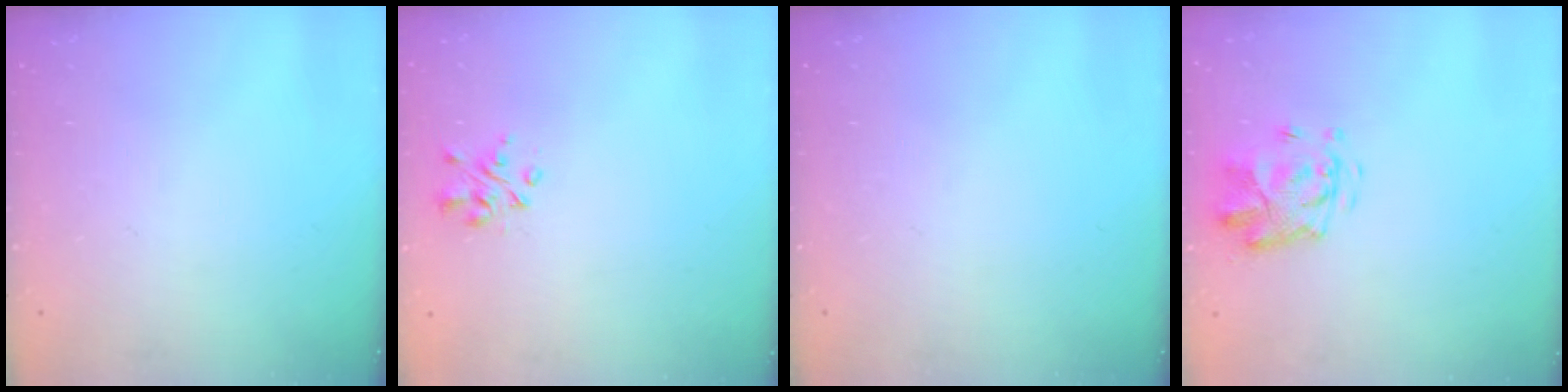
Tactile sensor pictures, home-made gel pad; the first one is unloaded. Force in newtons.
{"total": 2.9, "press": 2.9, "slide": 0.4}
{"total": 0.0}
{"total": 4.5, "press": 4.2, "slide": 1.8}